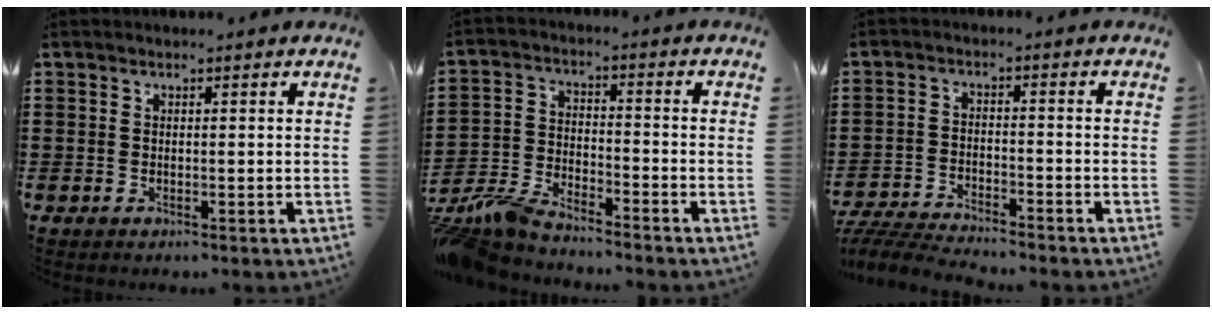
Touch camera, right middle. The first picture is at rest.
{"total": 7.1, "force": [-6.8, 1.0, 1.6], "torque": [-0.055, 0.002, -0.140]}
{"total": 5.3, "force": [-5.2, 0.4, 0.8], "torque": [-0.025, 0.003, -0.108]}